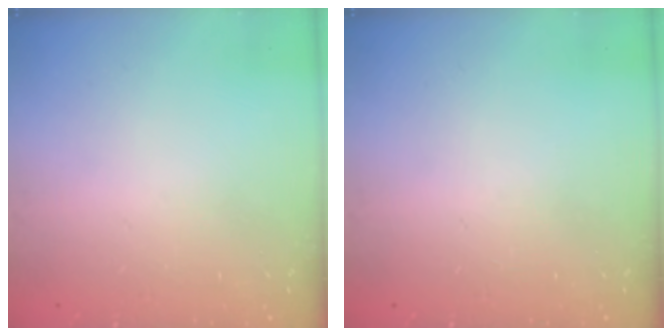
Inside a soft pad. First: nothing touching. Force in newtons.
{"total": 0.0}